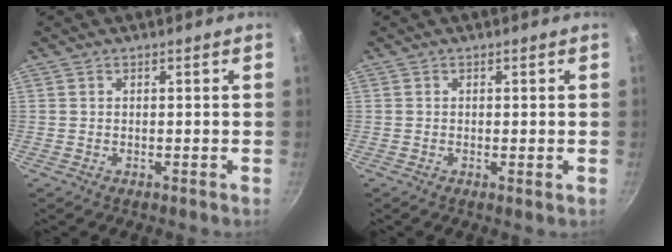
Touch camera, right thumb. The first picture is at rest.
{"total": 0.9, "force": [-0.1, 0.2, 0.9], "torque": [-0.018, -0.004, -0.005]}